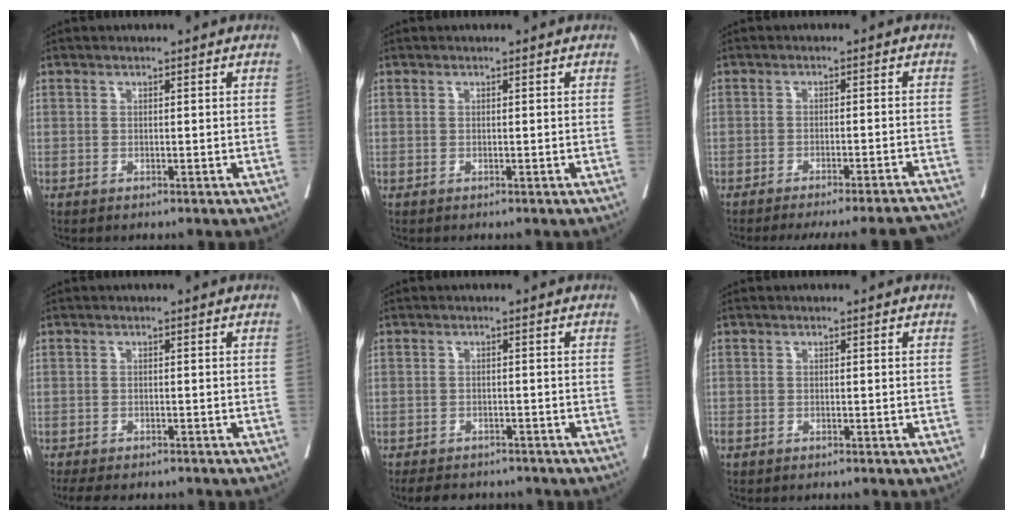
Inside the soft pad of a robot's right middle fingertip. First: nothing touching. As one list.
[{"total": 0.0}, {"total": 15.0, "force": [-14.2, -0.2, 4.6], "torque": [-0.059, -0.009, -0.176]}, {"total": 8.2, "force": [-7.1, 2.2, 3.4], "torque": [-0.048, -0.005, -0.097]}, {"total": 6.9, "force": [-6.0, 2.8, 1.8], "torque": [-0.025, -0.004, -0.078]}, {"total": 0.6, "force": [-0.4, 0.1, 0.4], "torque": [-0.021, 0.002, -0.007]}]